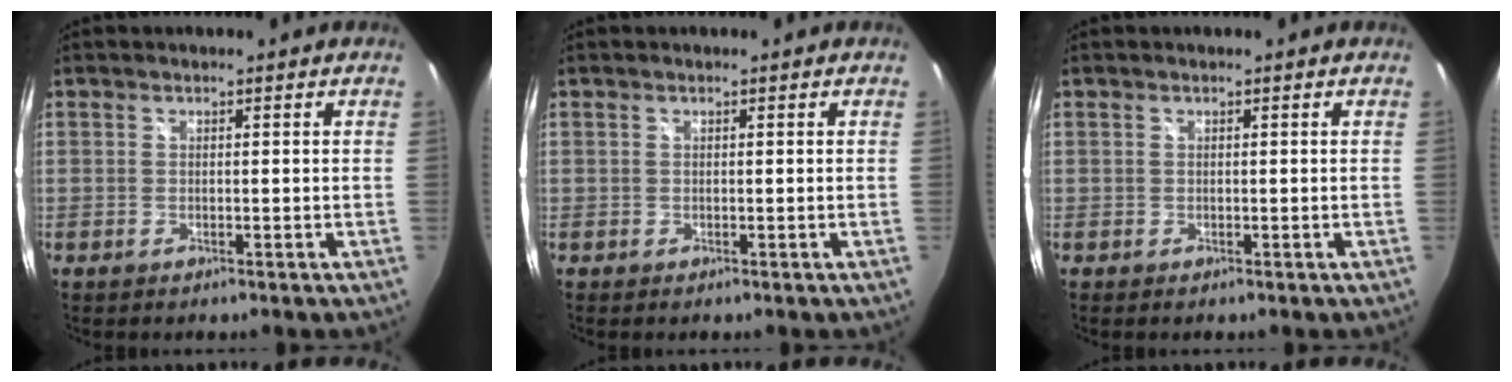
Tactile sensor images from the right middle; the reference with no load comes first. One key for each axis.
{"total": 0.0}
{"total": 0.0}